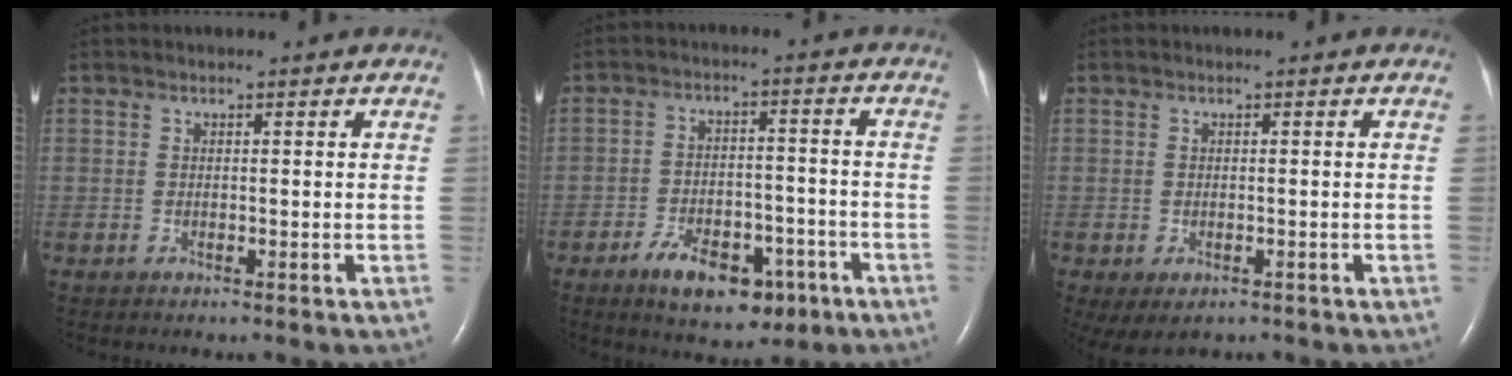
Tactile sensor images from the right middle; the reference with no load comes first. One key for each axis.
{"total": 10.0, "fx": -5.8, "fy": 5.1, "fz": 6.4, "tx": -0.101, "ty": 0.005, "tz": -0.082}
{"total": 3.9, "fx": -2.1, "fy": 2.3, "fz": 2.3, "tx": -0.041, "ty": -0.009, "tz": -0.027}